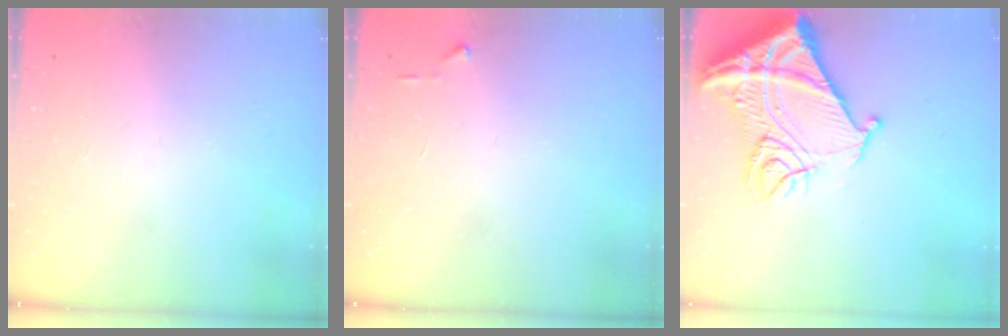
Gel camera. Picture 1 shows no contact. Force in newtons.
{"total": 3.0, "press": 2.9, "slide": 0.4}
{"total": 18.9, "press": 18.7, "slide": 2.3}